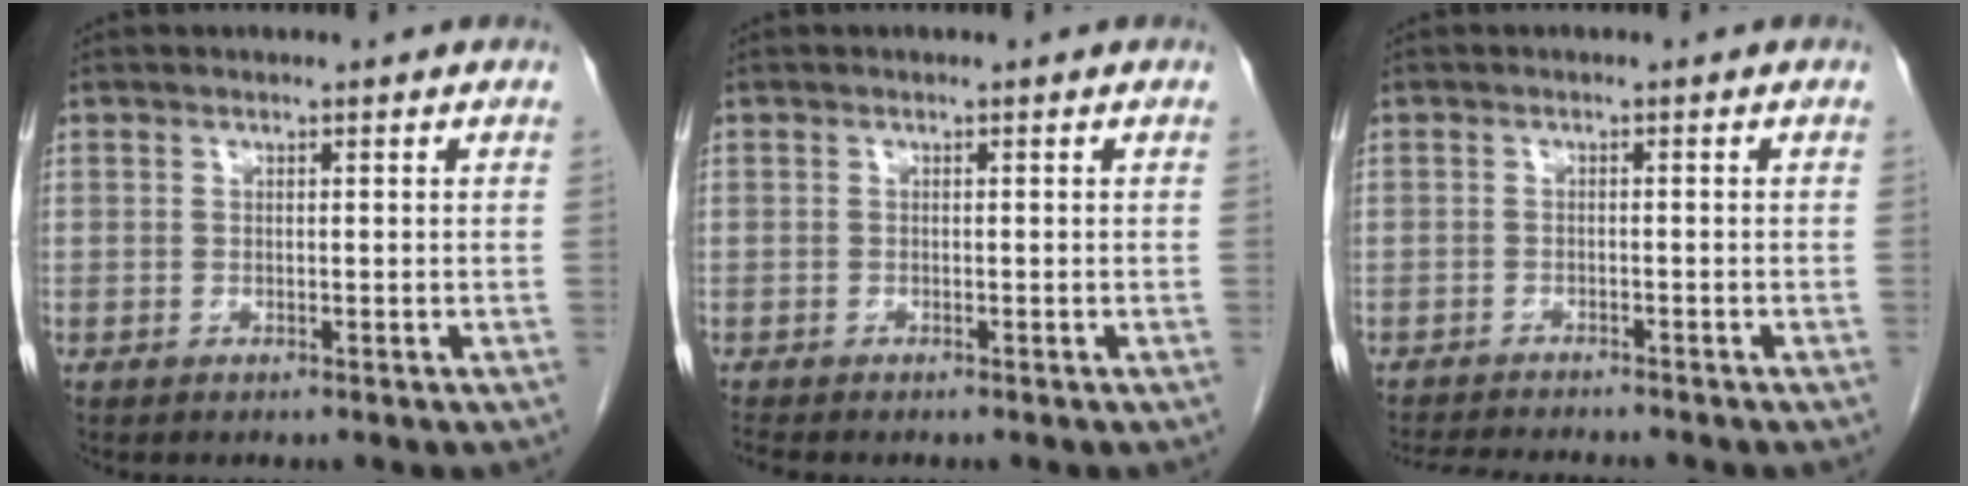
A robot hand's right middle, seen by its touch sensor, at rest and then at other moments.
{"total": 1.2, "force": [-1.1, -0.1, 0.4], "torque": [-0.011, -0.005, -0.021]}
{"total": 7.6, "force": [-7.1, 0.6, 2.7], "torque": [-0.038, -0.011, -0.109]}